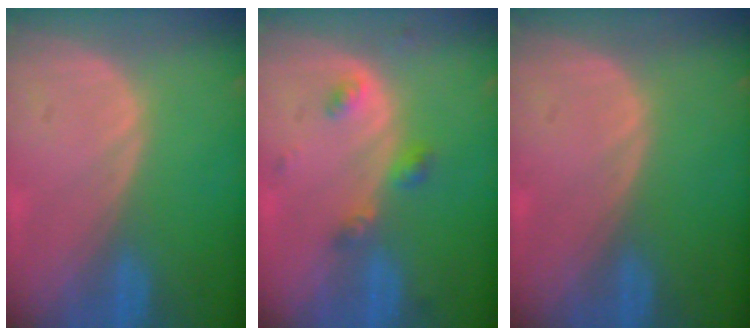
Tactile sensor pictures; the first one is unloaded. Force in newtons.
{"total": 3.4, "press": 3.4, "slide": 0.5}
{"total": 0.0}